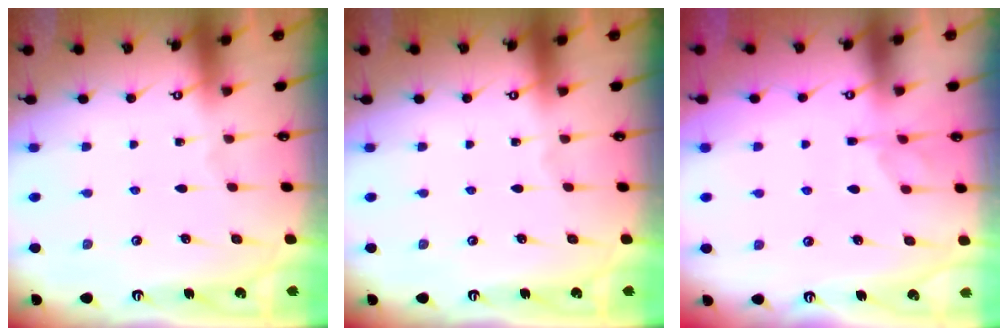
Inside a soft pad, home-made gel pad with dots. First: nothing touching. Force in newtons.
{"total": 0.0}
{"total": 1.2, "press": 0.5, "slide": 1.1}